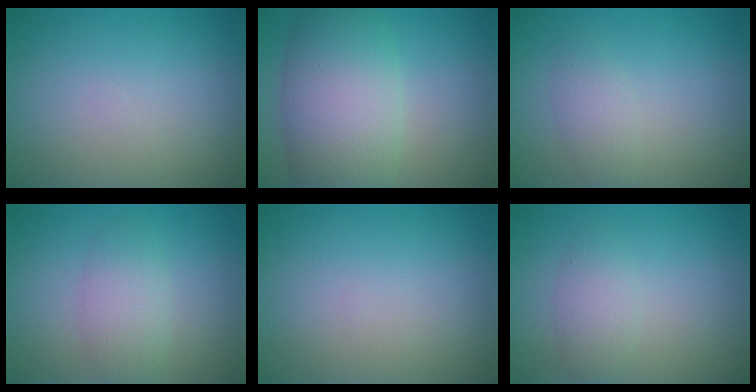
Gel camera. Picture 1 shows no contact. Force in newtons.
{"total": 8.4, "press": 8.4, "slide": 0.6}
{"total": 1.8, "press": 1.8, "slide": 0.1}
{"total": 2.8, "press": 2.8, "slide": 0.2}
{"total": 0.0}
{"total": 2.1, "press": 2.1, "slide": 0.1}